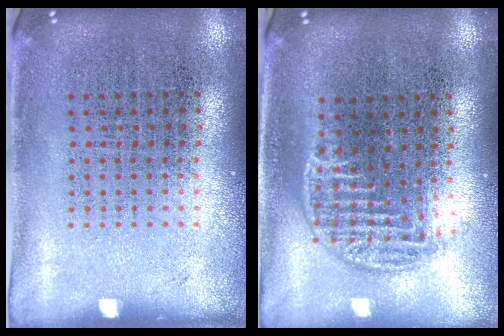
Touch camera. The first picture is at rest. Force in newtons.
{"total": 1.1, "press": 1.0, "slide": 0.5}